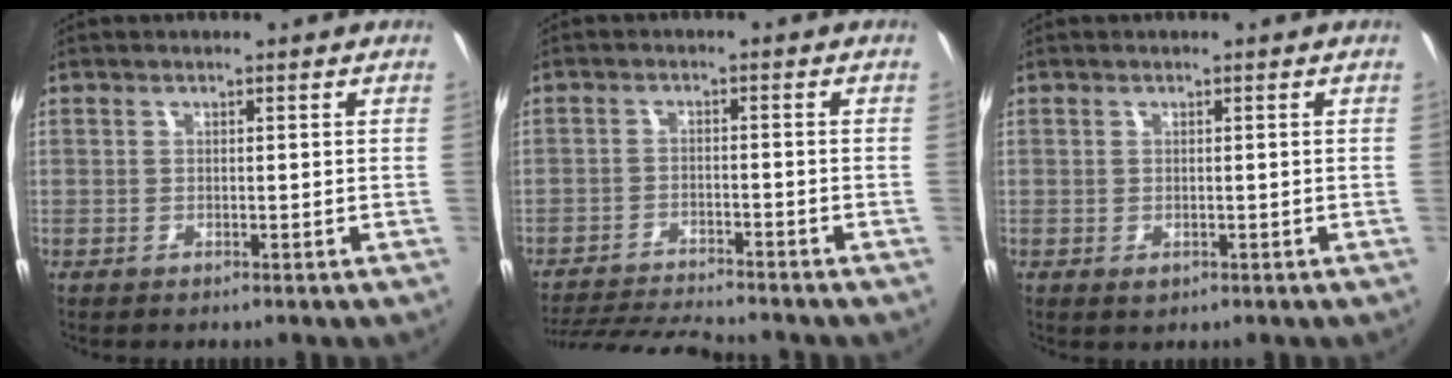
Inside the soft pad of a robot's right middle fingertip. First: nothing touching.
{"total": 10.5, "force": [-9.9, 0.5, 3.5], "torque": [-0.090, -0.011, -0.167]}
{"total": 0.8, "force": [-0.2, 0.7, 0.5], "torque": [-0.005, -0.002, -0.003]}